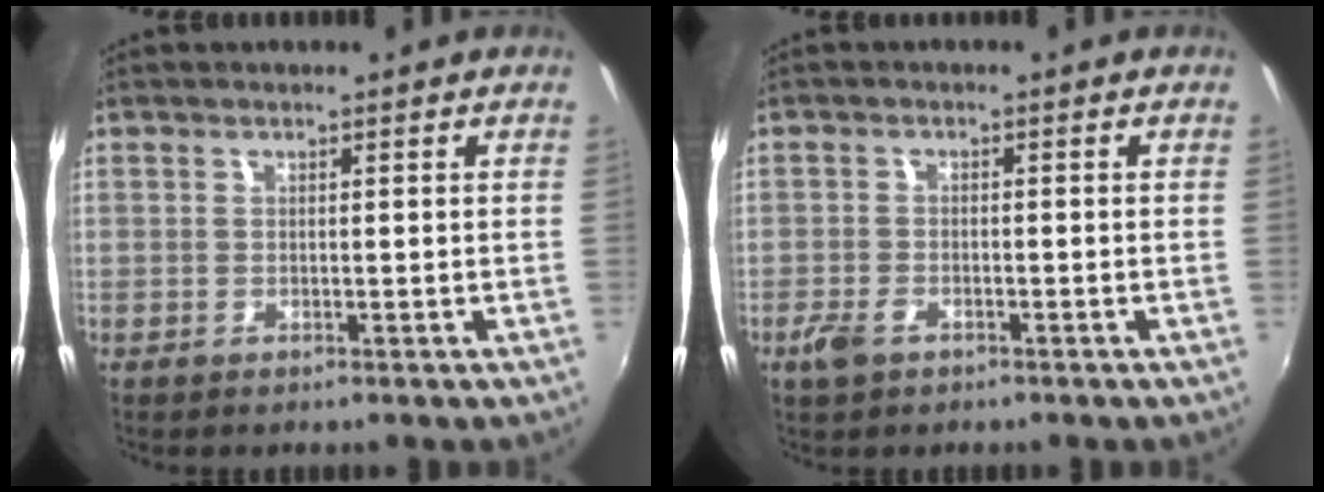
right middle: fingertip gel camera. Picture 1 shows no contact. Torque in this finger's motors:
{"motor_torque": [0.38, -0.38, 0.15, 0.06]}